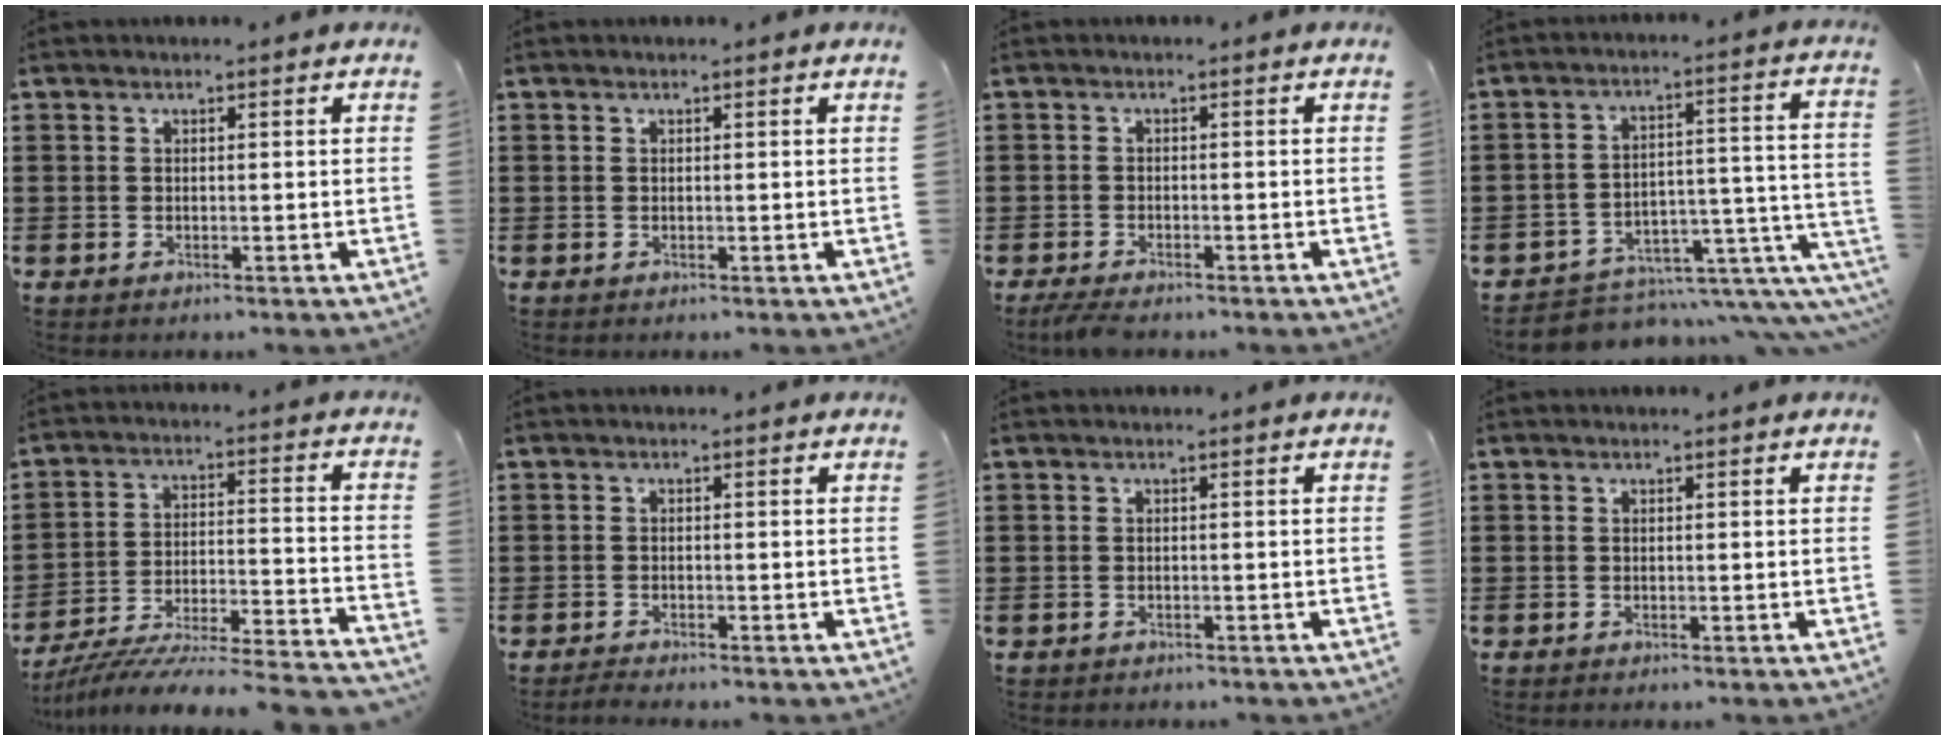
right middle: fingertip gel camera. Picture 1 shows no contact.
{"total": 0.0}
{"total": 1.9, "force": [-1.7, 0.1, 0.7], "torque": [-0.029, -0.007, -0.038]}
{"total": 5.4, "force": [-4.4, 2.3, 2.2], "torque": [-0.039, -0.006, -0.077]}
{"total": 6.7, "force": [-6.4, -0.5, 2.0], "torque": [-0.037, -0.014, -0.131]}
{"total": 1.0, "force": [-1.0, -0.1, 0.3], "torque": [-0.007, -0.004, -0.018]}
{"total": 0.6, "force": [-0.5, 0.1, -0.1], "torque": [0.001, 0.000, -0.012]}
{"total": 0.0}